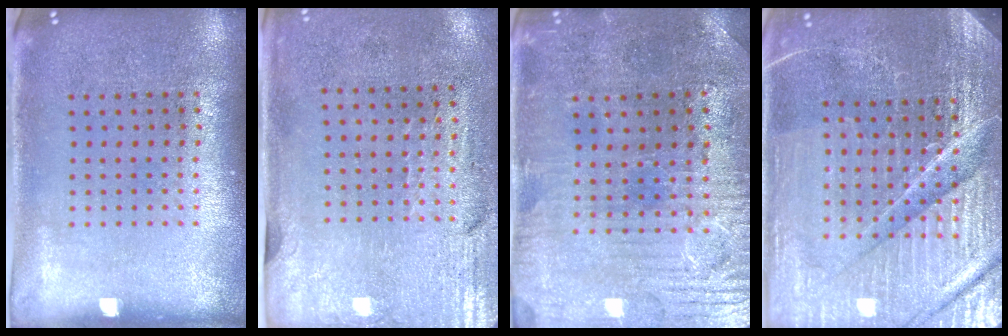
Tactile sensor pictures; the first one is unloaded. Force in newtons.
{"total": 2.9, "press": 2.5, "slide": 1.5}
{"total": 1.5, "press": 1.3, "slide": 0.6}
{"total": 5.7, "press": 5.2, "slide": 2.4}